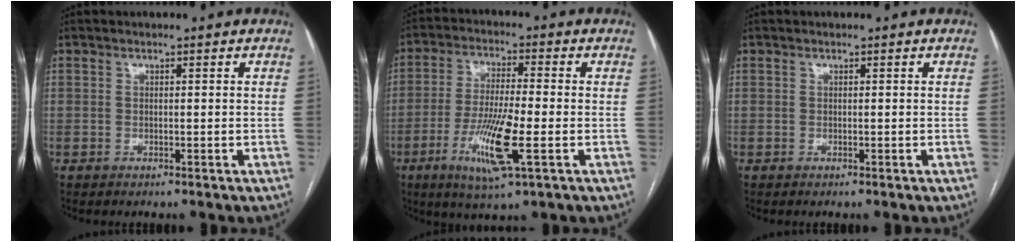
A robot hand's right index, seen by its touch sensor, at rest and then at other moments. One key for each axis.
{"total": 10.9, "fx": -3.7, "fy": 0.8, "fz": 10.3, "tx": -0.201, "ty": -0.018, "tz": -0.067}
{"total": 0.0}